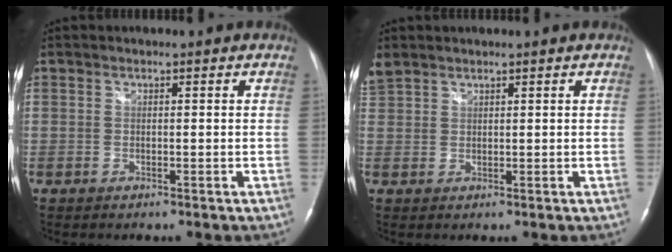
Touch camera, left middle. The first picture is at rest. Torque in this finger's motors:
{"motor_torque": [0.15, -0.16, 0.37, 0.05]}